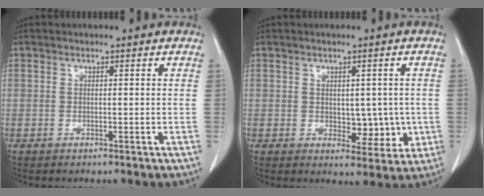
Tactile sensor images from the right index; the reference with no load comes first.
{"total": 5.0, "force": [-0.2, 3.0, 4.0], "torque": [-0.040, 0.000, 0.007]}